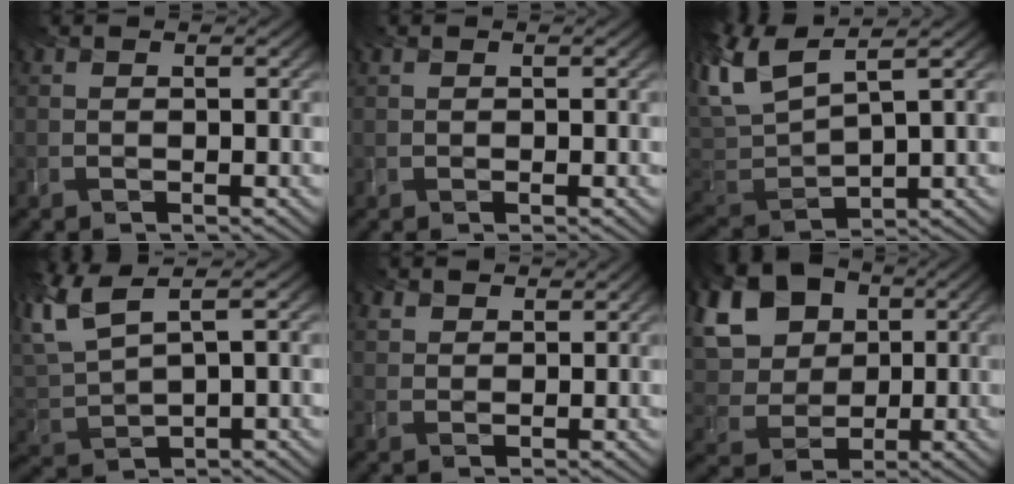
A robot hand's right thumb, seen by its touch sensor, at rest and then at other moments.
{"total": 0.0}
{"total": 6.7, "force": [2.6, 2.7, 5.6], "torque": [-0.147, 0.010, 0.064]}
{"total": 6.4, "force": [3.2, 2.4, 4.9], "torque": [-0.138, 0.018, 0.078]}
{"total": 2.5, "force": [2.4, 0.7, -0.2], "torque": [-0.005, 0.001, 0.062]}
{"total": 14.6, "force": [4.8, 12.1, 6.6], "torque": [-0.214, 0.022, 0.123]}